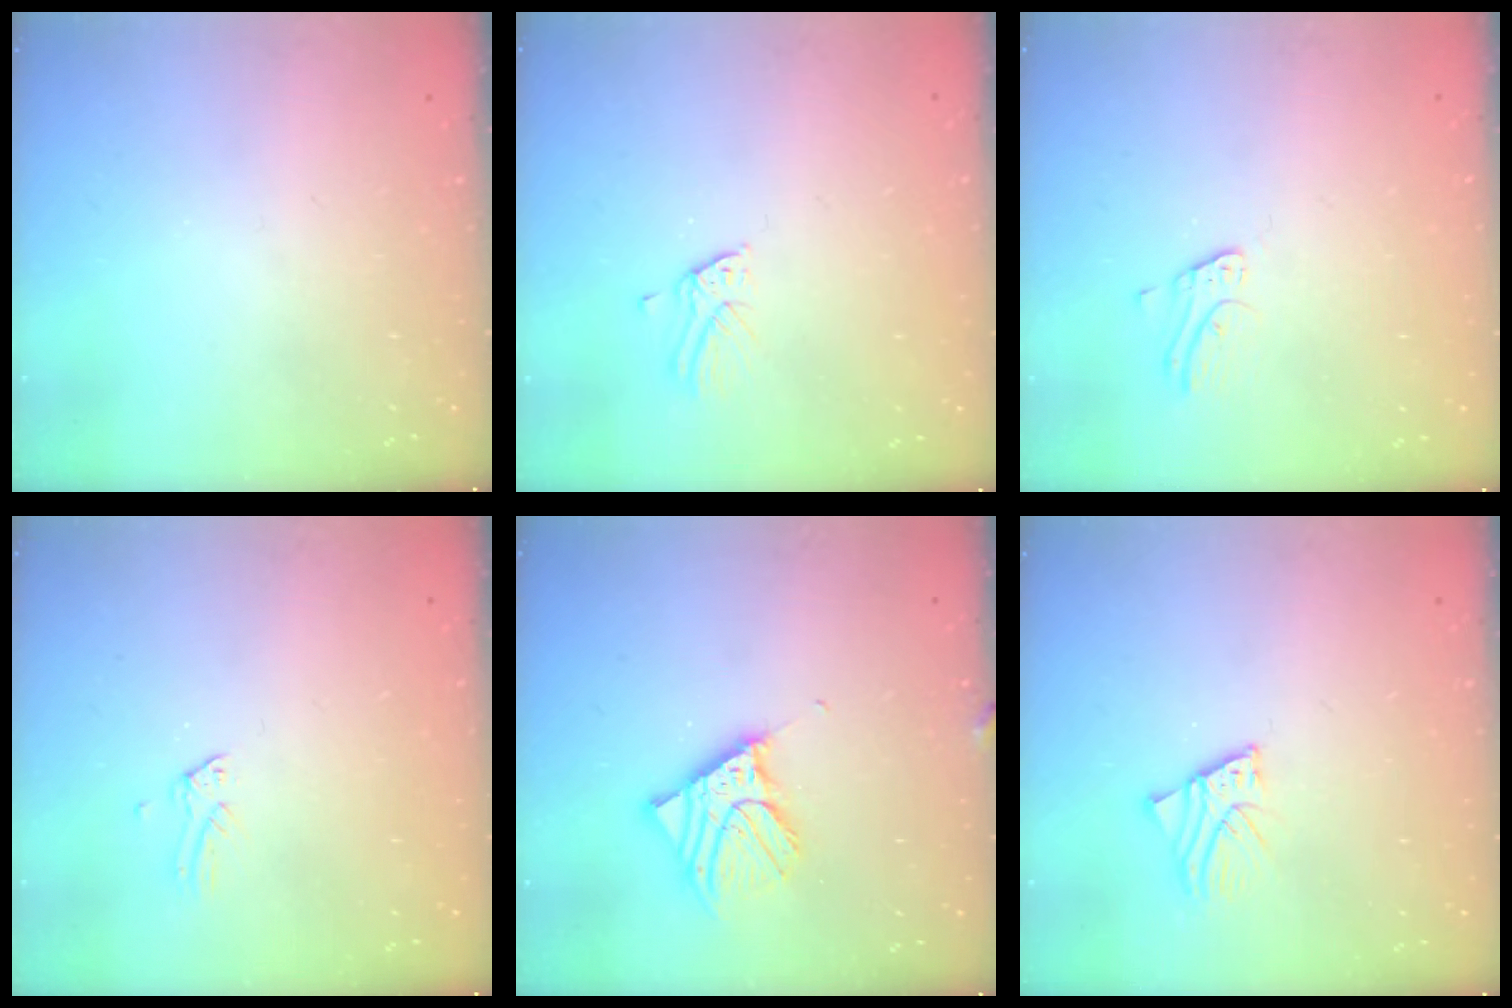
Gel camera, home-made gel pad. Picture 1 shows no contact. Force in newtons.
{"total": 2.1, "press": 2.1, "slide": 0.1}
{"total": 2.5, "press": 2.5, "slide": 0.2}
{"total": 0.0}
{"total": 10.6, "press": 10.4, "slide": 2.3}
{"total": 2.8, "press": 2.7, "slide": 0.3}